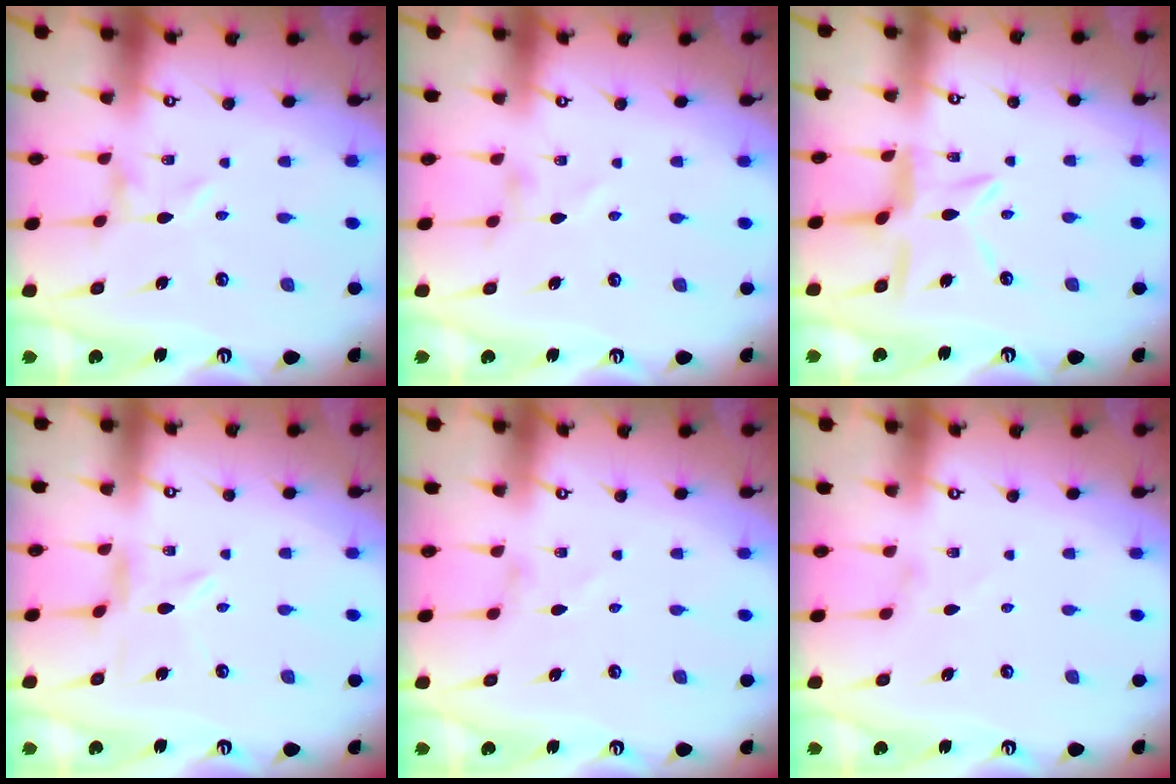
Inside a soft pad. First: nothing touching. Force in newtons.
{"total": 0.8, "press": 0.7, "slide": 0.2}
{"total": 9.8, "press": 9.8, "slide": 0.8}
{"total": 1.4, "press": 1.4, "slide": 0.3}
{"total": 0.0}
{"total": 1.0, "press": 1.0, "slide": 0.3}